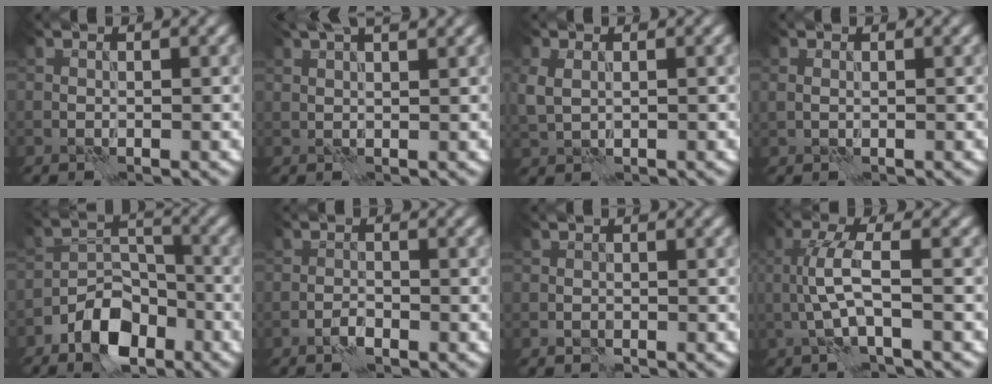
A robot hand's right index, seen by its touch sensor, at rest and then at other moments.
{"total": 5.7, "force": [4.0, 2.1, 3.6], "torque": [-0.045, 0.033, 0.040]}
{"total": 2.1, "force": [0.3, 1.5, 1.4], "torque": [-0.038, -0.001, 0.009]}
{"total": 0.5, "force": [0.3, 0.3, 0.3], "torque": [-0.005, 0.000, 0.010]}
{"total": 6.4, "force": [-4.0, 3.5, 3.5], "torque": [-0.050, 0.003, -0.080]}
{"total": 1.3, "force": [-0.9, 0.5, 0.8], "torque": [-0.014, 0.003, -0.020]}
{"total": 0.9, "force": [-0.4, 0.7, 0.3], "torque": [-0.005, -0.003, -0.009]}
{"total": 3.8, "force": [-0.4, 0.7, 3.7], "torque": [-0.080, 0.006, -0.014]}